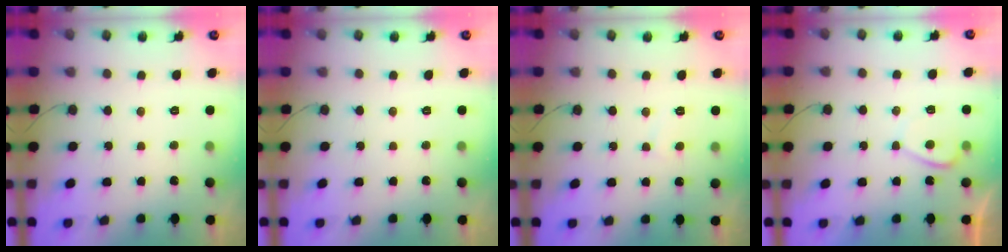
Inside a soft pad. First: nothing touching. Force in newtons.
{"total": 0.0}
{"total": 2.5, "press": 2.5, "slide": 0.3}
{"total": 2.1, "press": 2.0, "slide": 0.7}